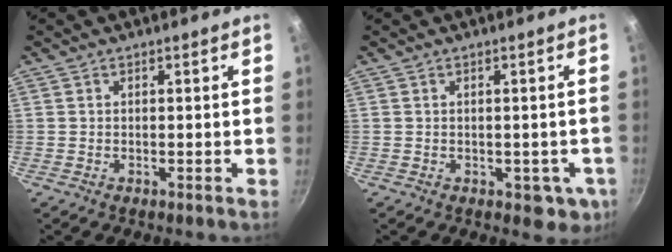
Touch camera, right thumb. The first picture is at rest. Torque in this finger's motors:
{"motor_torque": [-0.03, 0.03, 0.22, 0.17, 0.00]}